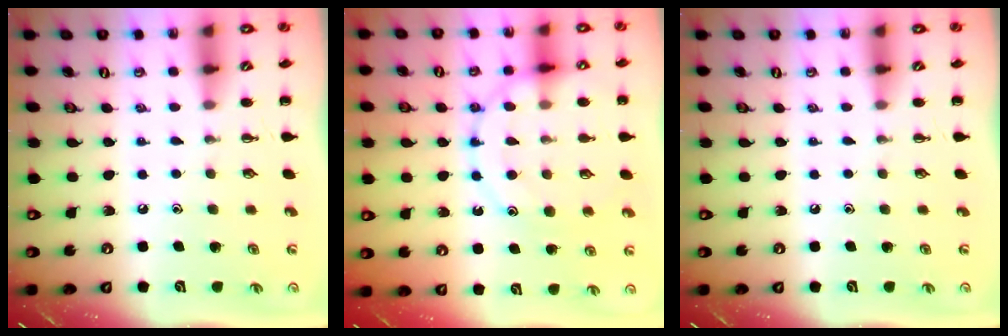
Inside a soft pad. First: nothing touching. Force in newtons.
{"total": 14.8, "press": 14.7, "slide": 1.5}
{"total": 0.0}